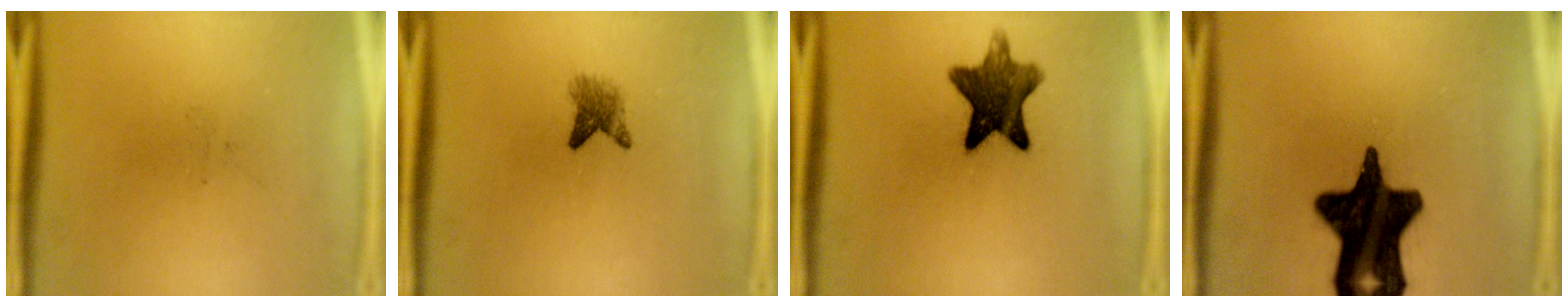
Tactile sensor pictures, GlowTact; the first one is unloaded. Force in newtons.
{"total": 2.7}
{"total": 10.3}
{"total": 18.6}